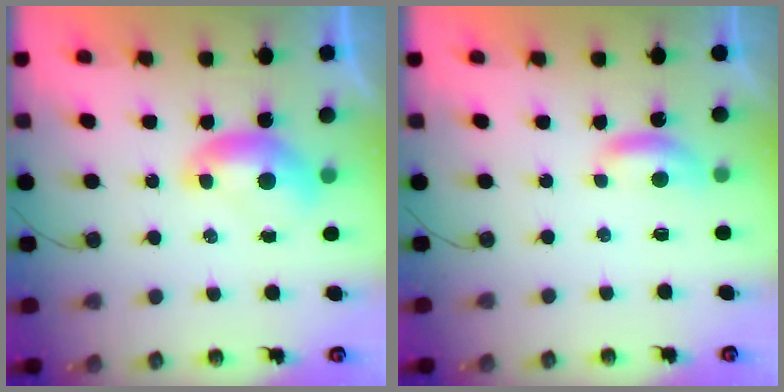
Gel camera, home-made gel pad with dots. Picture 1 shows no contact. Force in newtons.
{"total": 1.1, "press": 1.0, "slide": 0.5}